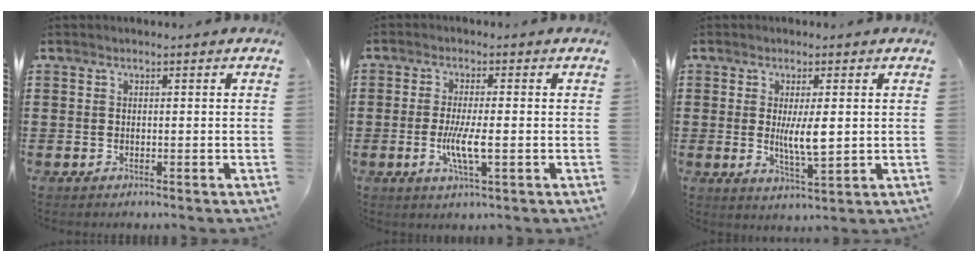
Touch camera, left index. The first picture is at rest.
{"total": 5.4, "force": [-1.0, 0.8, 5.2], "torque": [-0.101, -0.007, -0.022]}
{"total": 5.8, "force": [0.5, 1.4, 5.6], "torque": [-0.101, -0.004, 0.003]}